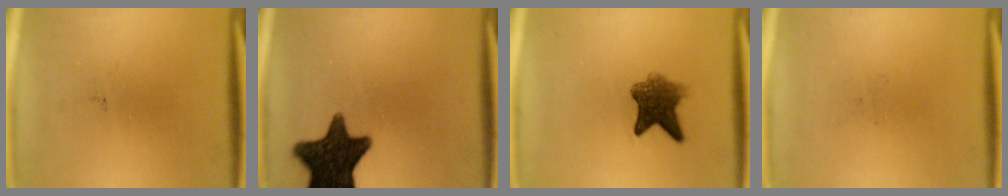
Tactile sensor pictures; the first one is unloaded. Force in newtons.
{"total": 14.2}
{"total": 6.3}
{"total": 0.0}